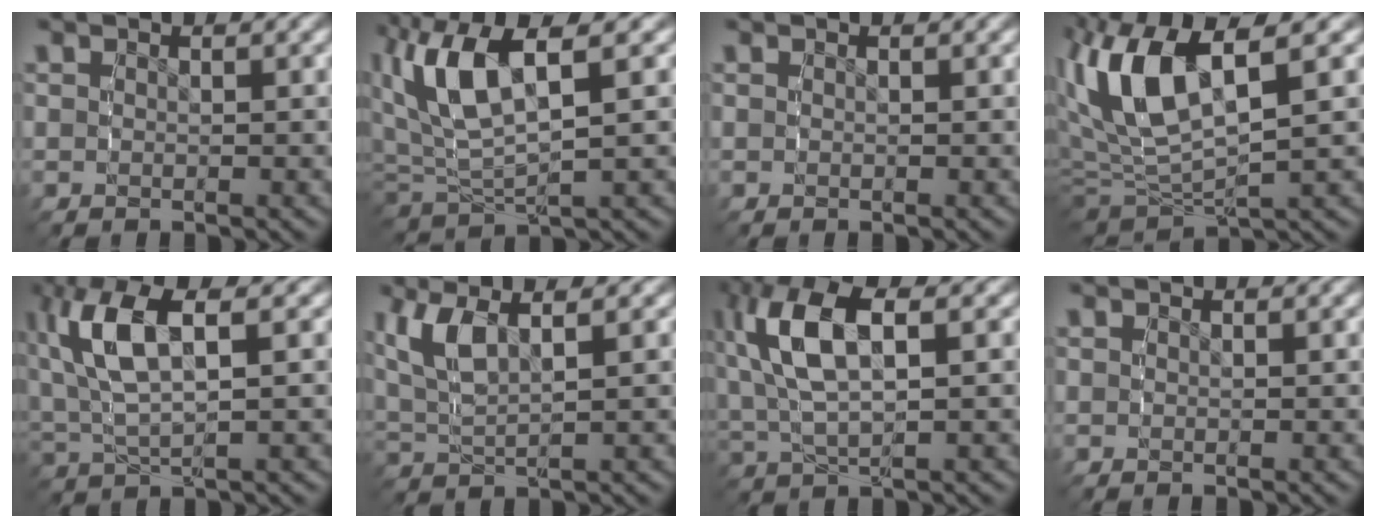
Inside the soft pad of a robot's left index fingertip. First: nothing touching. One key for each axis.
{"total": 6.8, "fx": 1.8, "fy": 3.7, "fz": 5.4, "tx": -0.136, "ty": 0.001, "tz": 0.037}
{"total": 0.0}
{"total": 8.5, "fx": 1.8, "fy": 5.0, "fz": 6.6, "tx": -0.161, "ty": -0.001, "tz": 0.036}
{"total": 6.3, "fx": 1.4, "fy": 3.2, "fz": 5.2, "tx": -0.134, "ty": 0.000, "tz": 0.031}
{"total": 4.8, "fx": 1.9, "fy": 2.8, "fz": 3.4, "tx": -0.102, "ty": -0.003, "tz": 0.039}
{"total": 6.9, "fx": 1.4, "fy": 3.7, "fz": 5.6, "tx": -0.142, "ty": -0.004, "tz": 0.031}
{"total": 0.0}